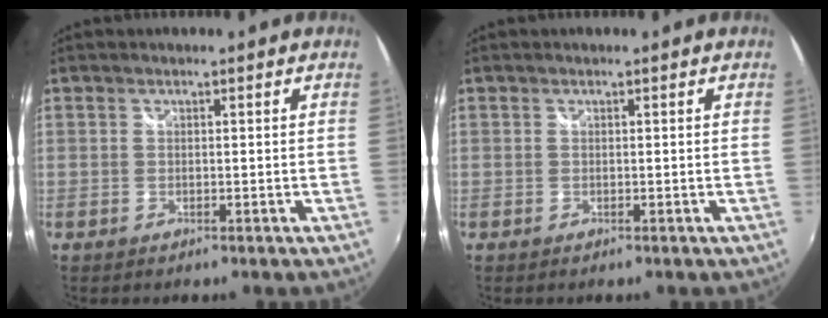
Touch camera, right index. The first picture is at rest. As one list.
[{"total": 0.0}]